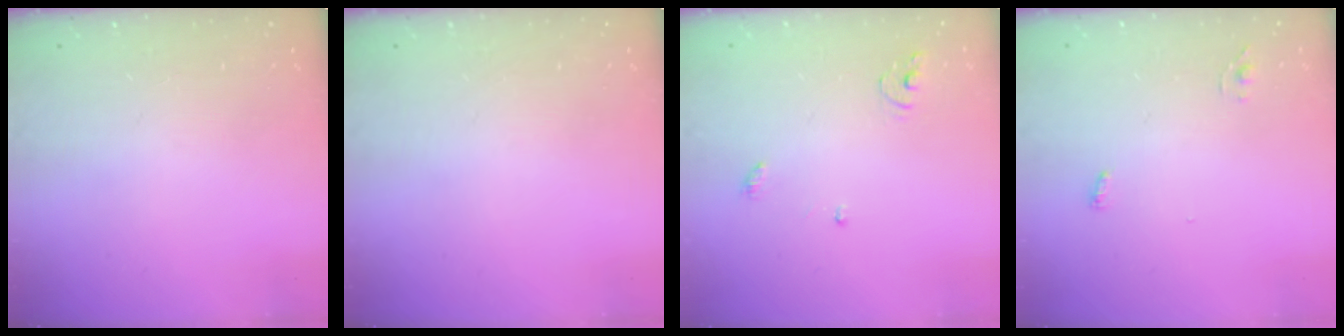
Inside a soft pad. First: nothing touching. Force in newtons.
{"total": 0.0}
{"total": 4.1, "press": 4.0, "slide": 0.3}
{"total": 3.3, "press": 2.9, "slide": 1.7}